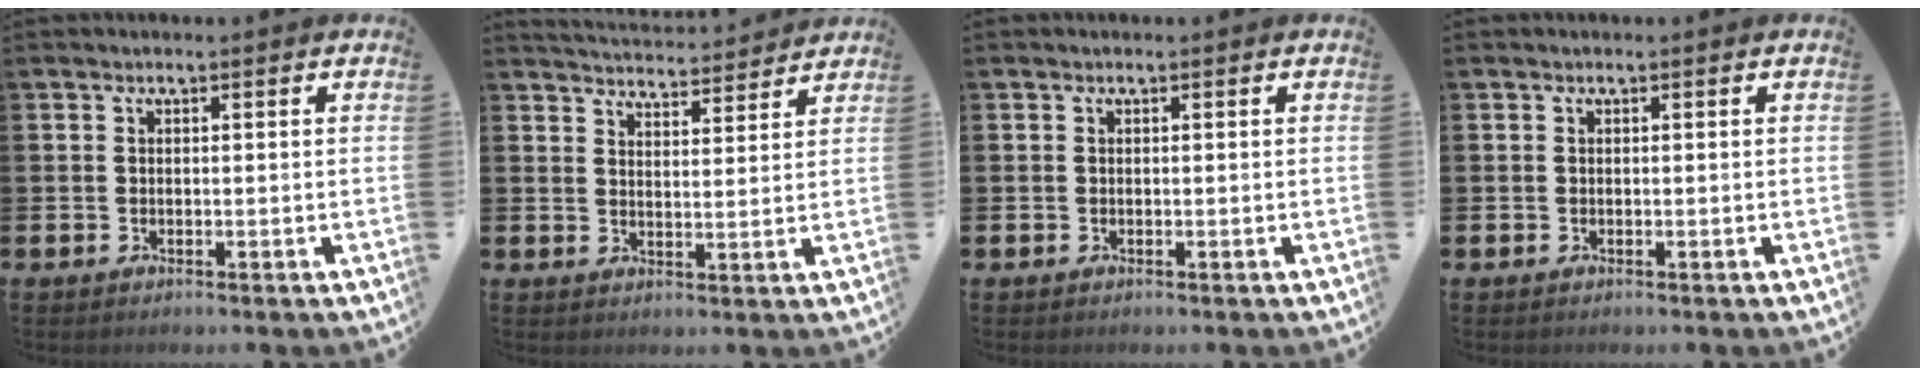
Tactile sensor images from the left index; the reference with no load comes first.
{"total": 4.6, "force": [4.6, 0.4, -0.1], "torque": [-0.010, -0.032, 0.081]}
{"total": 0.0}
{"total": 0.0}